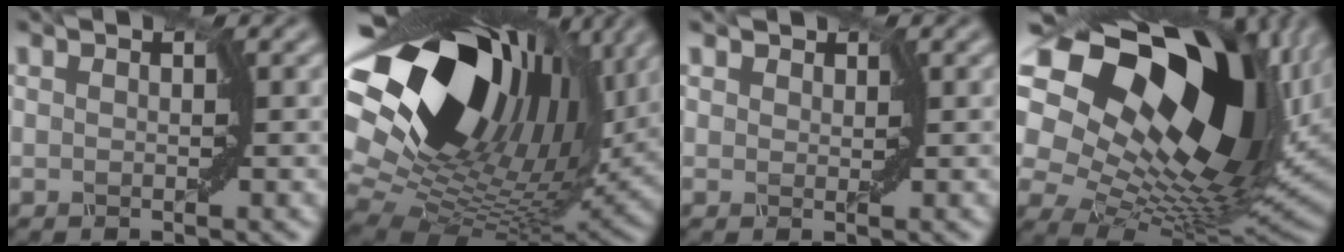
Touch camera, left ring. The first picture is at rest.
{"total": 19.6, "force": [7.0, 11.9, 13.9], "torque": [-0.266, 0.029, 0.122]}
{"total": 0.9, "force": [0.7, 0.5, 0.2], "torque": [-0.010, 0.001, 0.009]}
{"total": 20.0, "force": [7.0, 11.8, 14.6], "torque": [-0.255, 0.019, 0.132]}